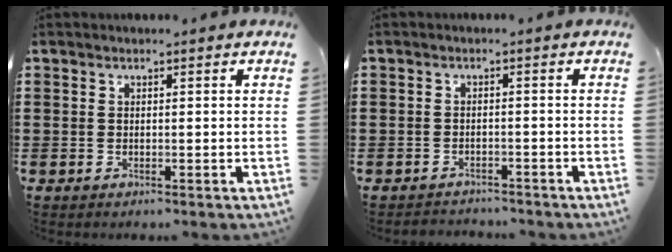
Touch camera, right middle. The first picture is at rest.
{"total": 1.9, "force": [-1.8, 0.3, -0.3], "torque": [-0.001, 0.001, -0.042]}